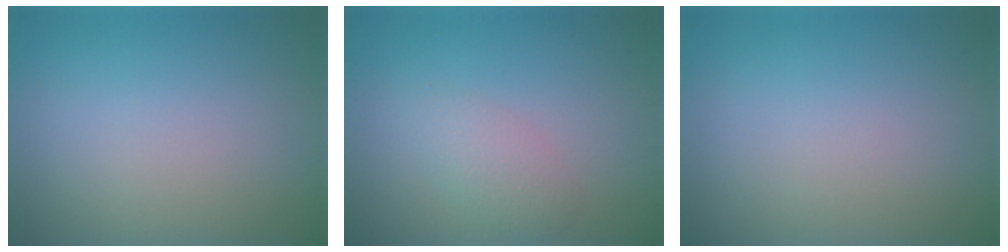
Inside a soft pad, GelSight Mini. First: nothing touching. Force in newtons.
{"total": 2.1, "press": 2.1, "slide": 0.1}
{"total": 0.0}